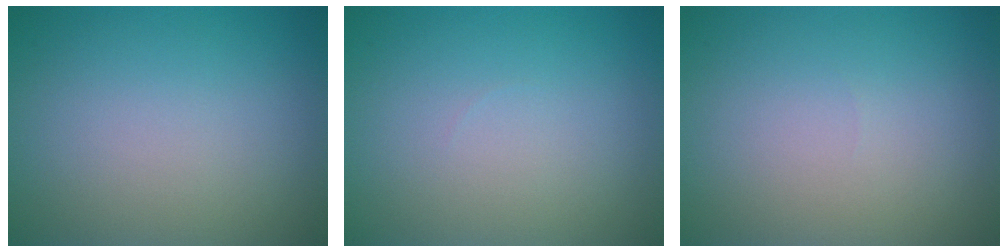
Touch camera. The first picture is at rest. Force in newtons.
{"total": 0.5, "press": 0.5, "slide": 0.0}
{"total": 0.0}